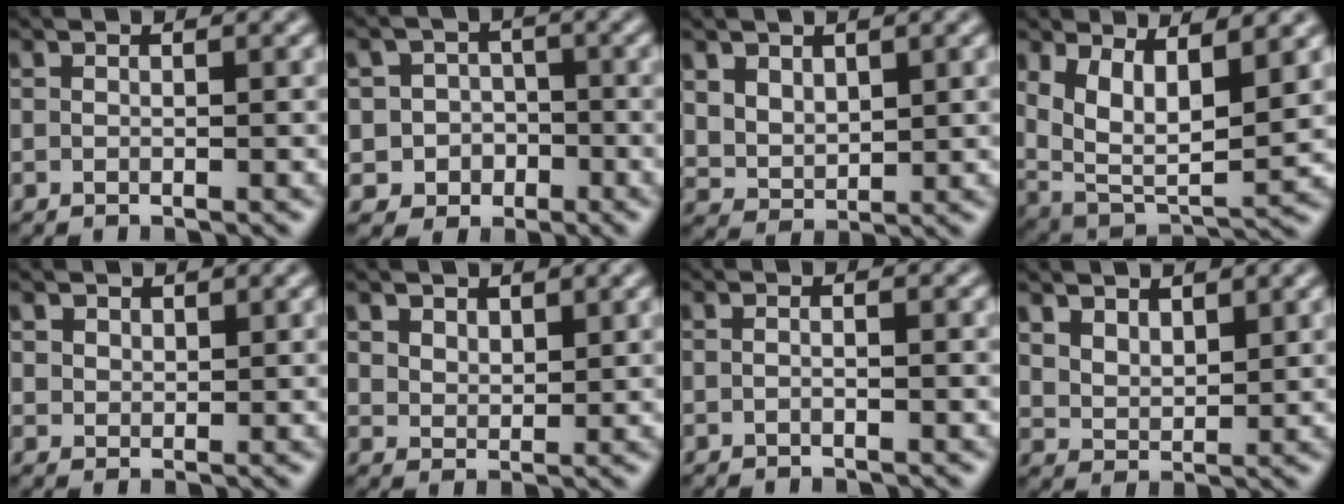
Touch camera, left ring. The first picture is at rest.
{"total": 4.3, "force": [-1.5, 4.0, 0.6], "torque": [0.011, 0.003, -0.042]}
{"total": 3.1, "force": [1.3, 2.2, 1.7], "torque": [-0.042, -0.010, 0.032]}
{"total": 8.1, "force": [2.8, 3.8, 6.7], "torque": [-0.140, -0.018, 0.054]}
{"total": 1.6, "force": [1.2, 1.0, 0.3], "torque": [-0.011, -0.007, 0.028]}
{"total": 2.3, "force": [1.6, 1.3, 0.7], "torque": [-0.024, -0.007, 0.035]}
{"total": 0.6, "force": [-0.2, 0.1, 0.5], "torque": [-0.013, -0.003, -0.007]}
{"total": 3.7, "force": [2.6, 2.0, 1.7], "torque": [-0.040, -0.001, 0.052]}